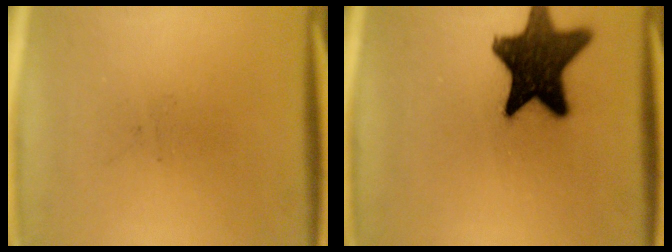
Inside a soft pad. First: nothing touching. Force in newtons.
{"total": 16.1}